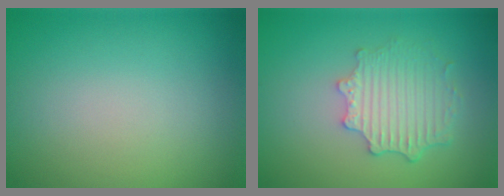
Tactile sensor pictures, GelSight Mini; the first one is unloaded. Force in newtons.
{"total": 4.0, "press": 3.3, "slide": 2.3}